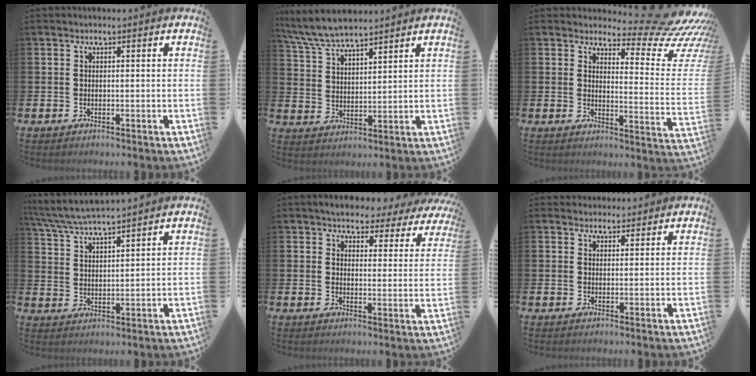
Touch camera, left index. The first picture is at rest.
{"total": 6.7, "force": [6.3, 0.9, 1.9], "torque": [-0.065, -0.022, 0.118]}
{"total": 7.3, "force": [6.3, 1.8, 3.2], "torque": [-0.037, -0.066, 0.098]}
{"total": 5.5, "force": [5.4, 0.0, 1.4], "torque": [-0.052, -0.027, 0.096]}
{"total": 3.8, "force": [3.6, 1.3, 0.6], "torque": [-0.028, -0.024, 0.058]}
{"total": 2.4, "force": [2.2, 0.9, -0.1], "torque": [0.005, -0.008, 0.040]}